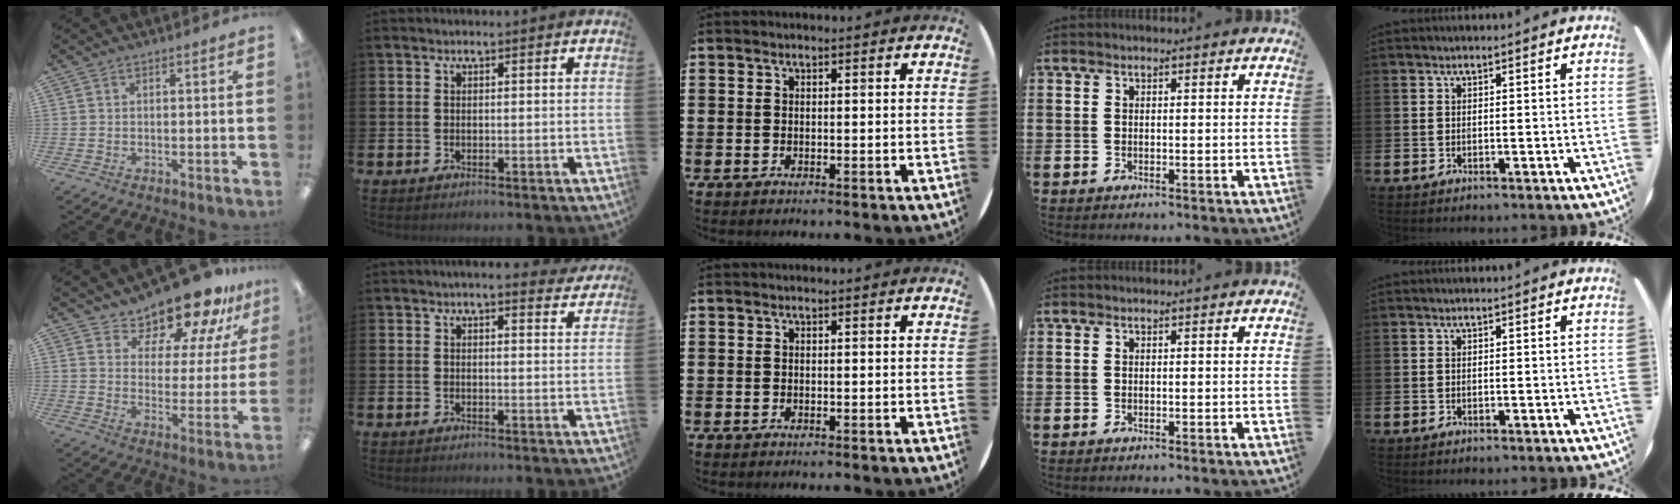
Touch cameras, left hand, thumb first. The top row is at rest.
{"thumb": {"total": 14.9, "force": [13.1, 4.9, 5.1], "torque": [-0.086, -0.106, 0.227]}, "index": {"total": 3.3, "force": [3.2, 0.3, 0.8], "torque": [-0.006, -0.018, 0.053]}}